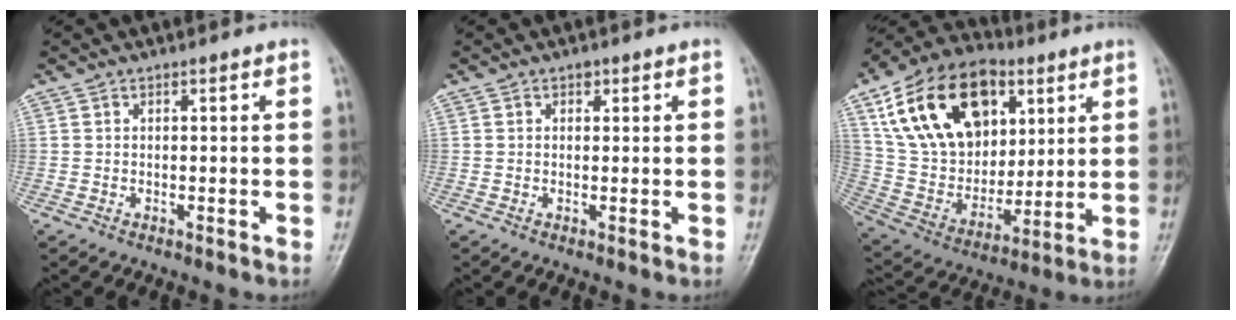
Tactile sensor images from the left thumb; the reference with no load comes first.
{"total": 1.1, "force": [0.4, 0.9, 0.5], "torque": [0.002, 0.001, 0.003]}
{"total": 24.8, "force": [9.8, 16.6, 15.7], "torque": [-0.252, -0.014, 0.174]}